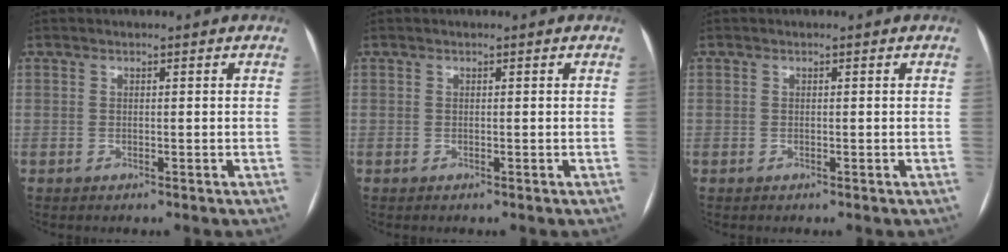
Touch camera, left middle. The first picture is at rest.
{"total": 0.0}
{"total": 0.0}